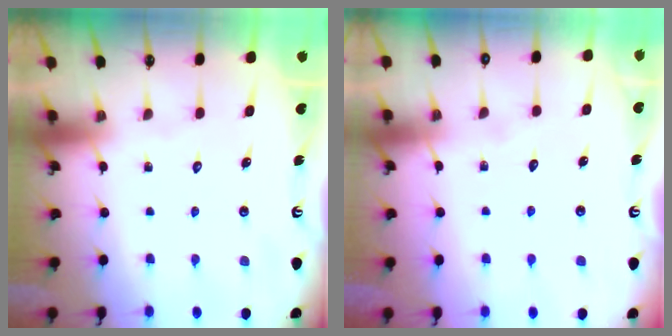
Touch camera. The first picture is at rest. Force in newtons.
{"total": 3.8, "press": 3.8, "slide": 0.4}